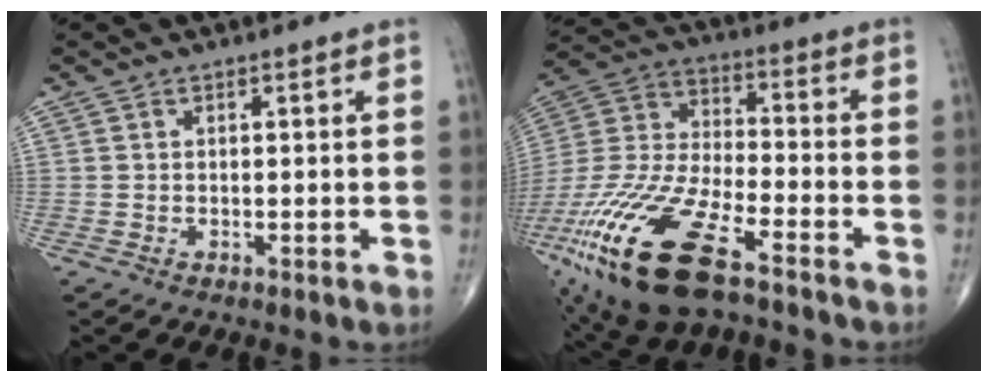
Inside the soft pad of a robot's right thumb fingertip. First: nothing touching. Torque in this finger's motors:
{"motor_torque": [2.67, -0.40, 2.16, -0.61, 0.75]}